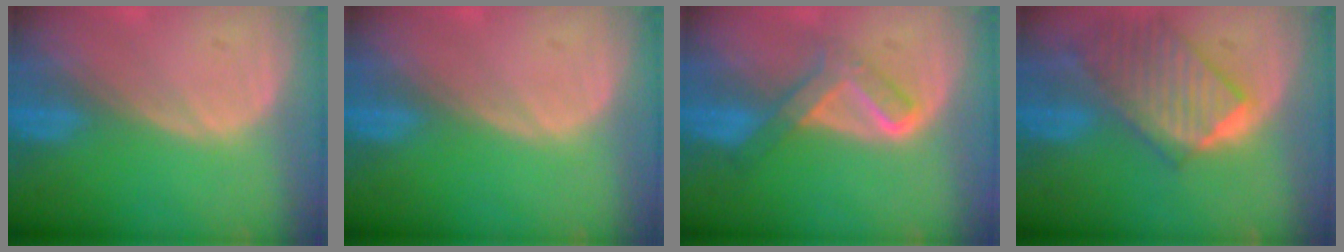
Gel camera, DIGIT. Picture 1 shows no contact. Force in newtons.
{"total": 0.0}
{"total": 5.3, "press": 5.3, "slide": 0.5}
{"total": 10.0, "press": 8.8, "slide": 4.7}